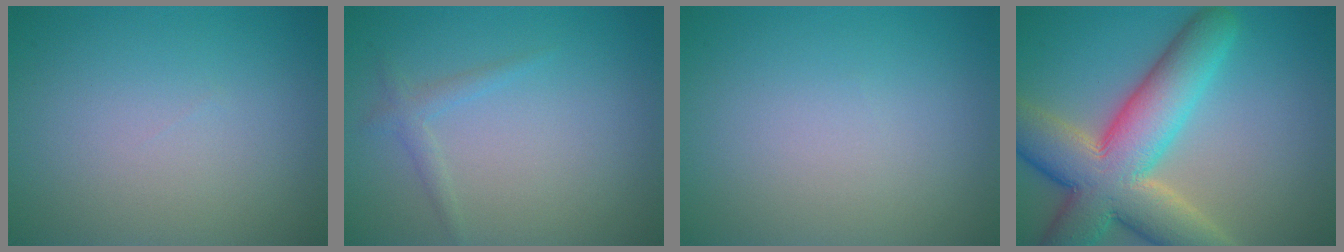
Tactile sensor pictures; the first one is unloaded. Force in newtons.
{"total": 1.2, "press": 1.2, "slide": 0.0}
{"total": 0.0}
{"total": 11.6, "press": 11.5, "slide": 0.7}